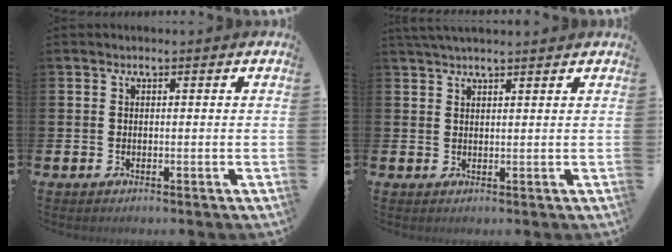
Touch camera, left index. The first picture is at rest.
{"total": 2.2, "force": [2.1, 0.0, 0.6], "torque": [-0.016, -0.004, 0.039]}